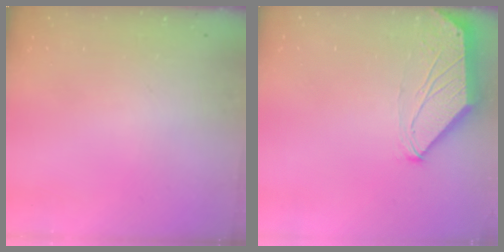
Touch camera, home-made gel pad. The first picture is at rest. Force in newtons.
{"total": 0.0}